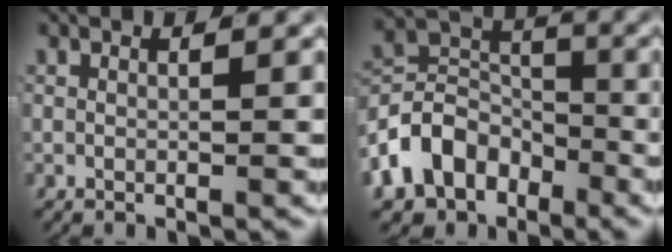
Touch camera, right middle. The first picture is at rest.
{"total": 9.6, "force": [-3.1, 7.4, 5.2], "torque": [-0.094, -0.017, -0.054]}